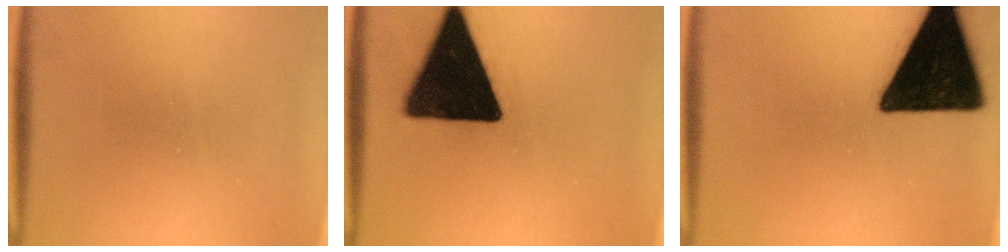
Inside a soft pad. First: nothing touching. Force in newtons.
{"total": 18.8}
{"total": 19.8}